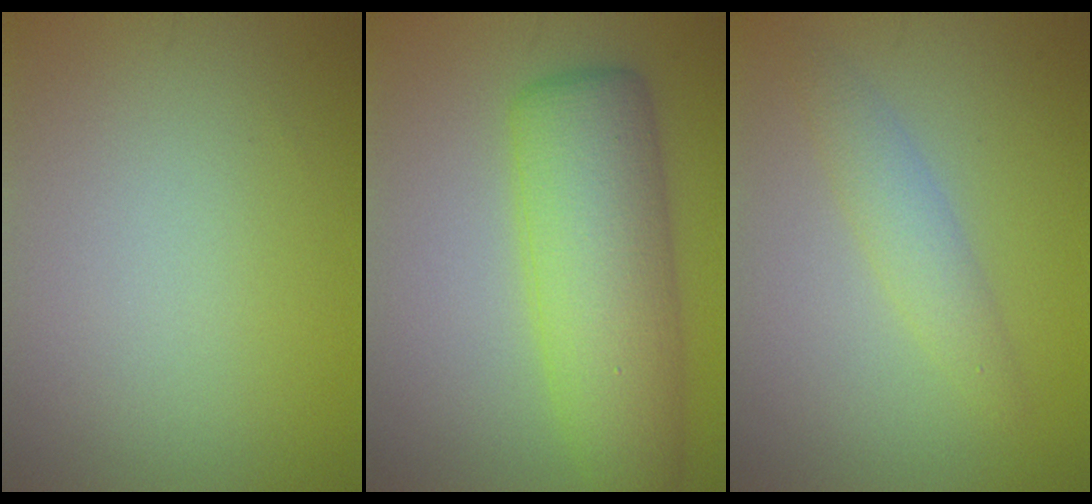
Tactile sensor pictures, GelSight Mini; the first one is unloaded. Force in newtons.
{"total": 8.2, "press": 8.2, "slide": 0.2}
{"total": 2.4, "press": 2.4, "slide": 0.1}